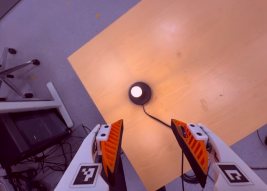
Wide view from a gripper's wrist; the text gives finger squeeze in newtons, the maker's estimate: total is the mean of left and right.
{"total": 0.0}